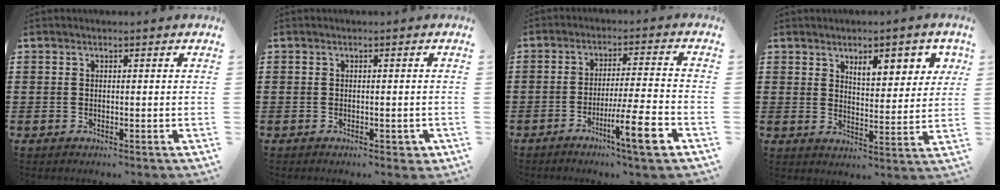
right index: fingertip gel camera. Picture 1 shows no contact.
{"total": 1.2, "force": [-0.7, 0.7, 0.7], "torque": [-0.016, 0.000, -0.014]}
{"total": 9.5, "force": [-4.8, 0.6, 8.2], "torque": [-0.130, 0.002, -0.082]}
{"total": 6.4, "force": [3.6, 2.5, 4.7], "torque": [-0.070, -0.004, 0.054]}